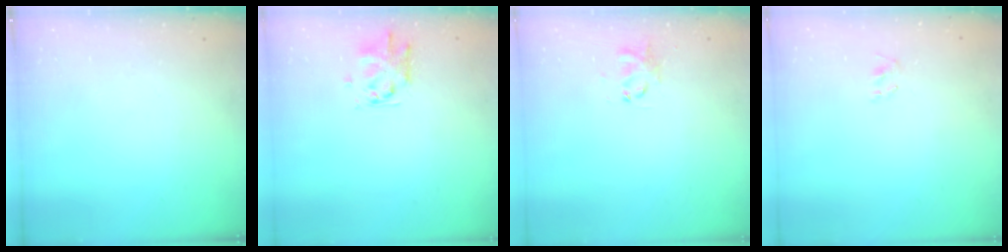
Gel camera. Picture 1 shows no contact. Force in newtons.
{"total": 1.4, "press": 1.1, "slide": 0.8}
{"total": 2.9, "press": 2.8, "slide": 1.0}
{"total": 1.0, "press": 0.6, "slide": 0.8}